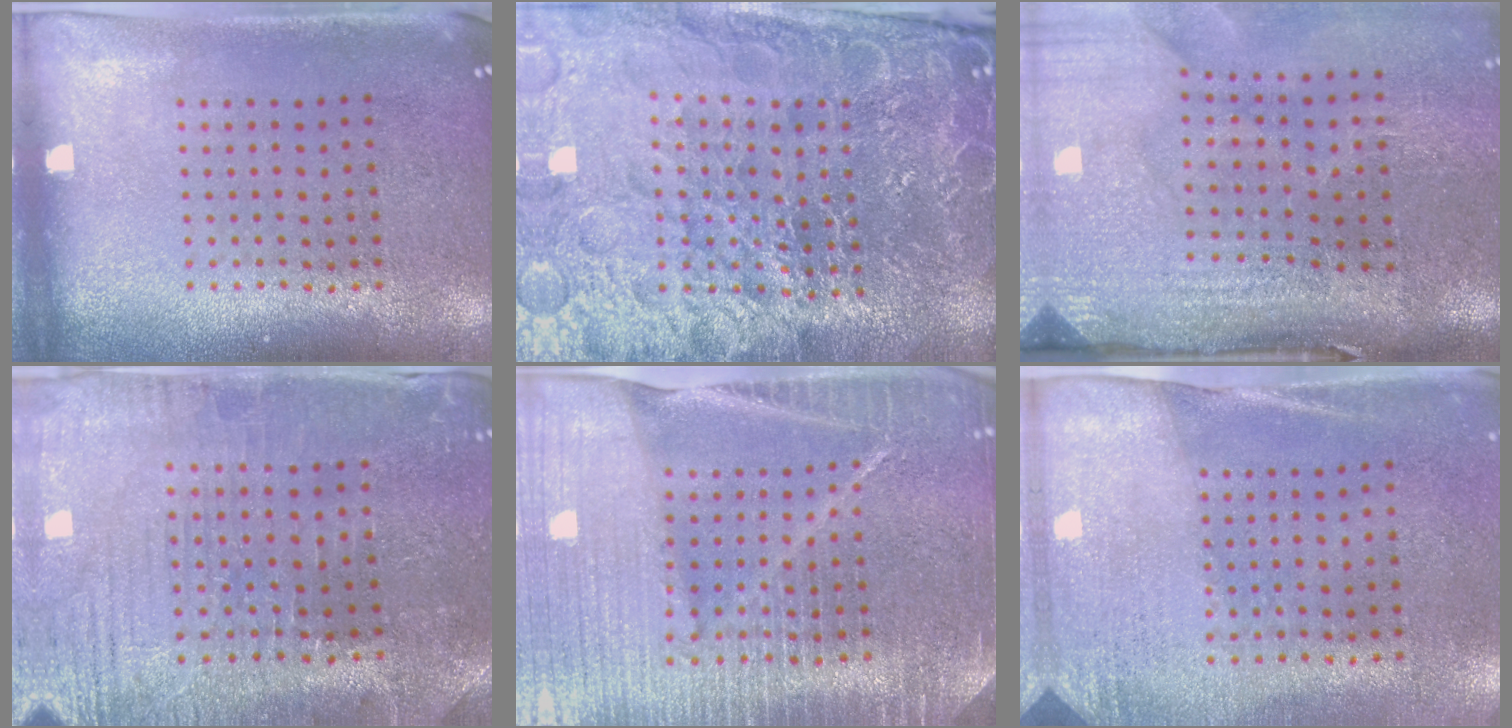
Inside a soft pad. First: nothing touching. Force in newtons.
{"total": 6.9, "press": 6.0, "slide": 3.3}
{"total": 4.6, "press": 3.8, "slide": 2.6}
{"total": 1.3, "press": 1.2, "slide": 0.4}
{"total": 5.8, "press": 5.1, "slide": 2.9}
{"total": 2.7, "press": 2.3, "slide": 1.4}